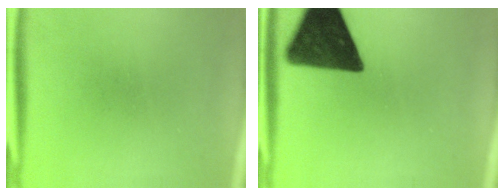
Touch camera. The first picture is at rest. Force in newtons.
{"total": 15.9}